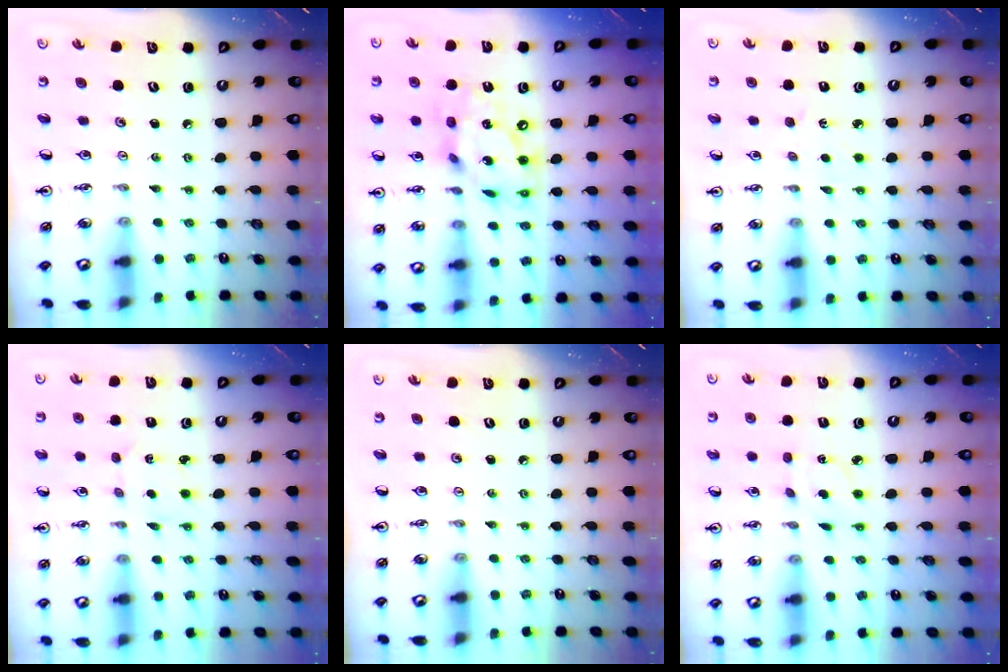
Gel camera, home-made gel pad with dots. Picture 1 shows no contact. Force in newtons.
{"total": 14.6, "press": 14.6, "slide": 1.1}
{"total": 2.9, "press": 2.9, "slide": 0.4}
{"total": 2.5, "press": 2.4, "slide": 0.6}
{"total": 0.0}
{"total": 3.5, "press": 3.5, "slide": 0.7}